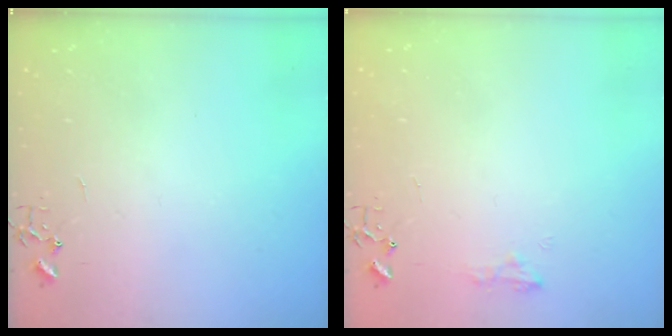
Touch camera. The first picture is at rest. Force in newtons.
{"total": 8.5, "press": 8.5, "slide": 0.6}